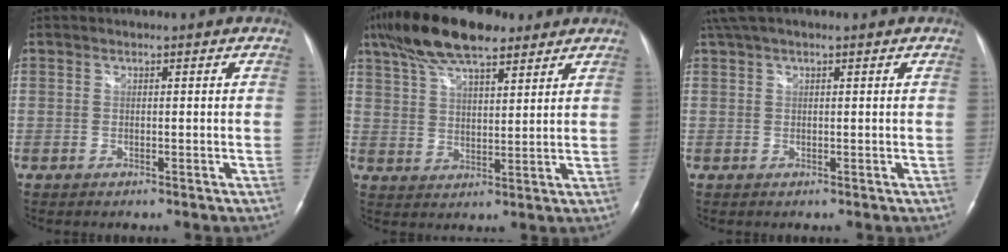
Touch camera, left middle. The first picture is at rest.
{"total": 14.0, "force": [10.2, 4.2, 8.7], "torque": [-0.177, 0.028, 0.182]}
{"total": 4.8, "force": [3.5, 0.9, 3.1], "torque": [-0.067, 0.041, 0.066]}